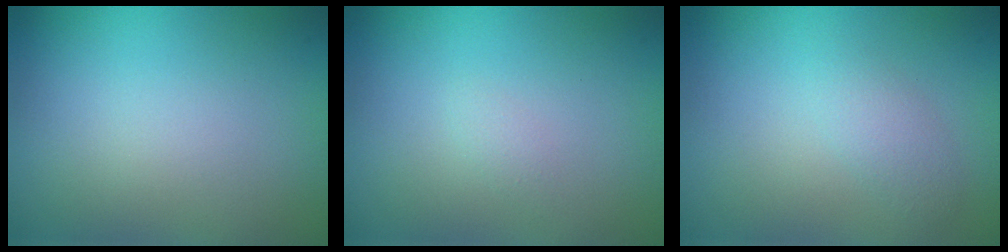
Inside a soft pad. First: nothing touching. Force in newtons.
{"total": 0.6, "press": 0.6, "slide": 0.1}
{"total": 1.4, "press": 1.4, "slide": 0.1}